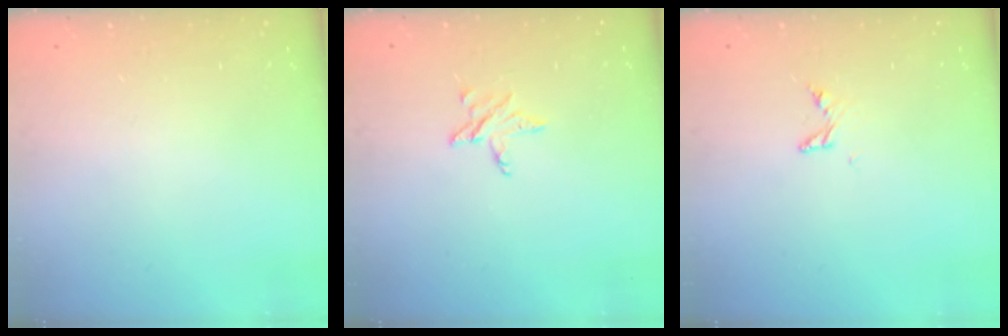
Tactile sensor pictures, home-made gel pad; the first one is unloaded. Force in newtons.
{"total": 4.7, "press": 4.7, "slide": 0.4}
{"total": 2.7, "press": 2.7, "slide": 0.1}